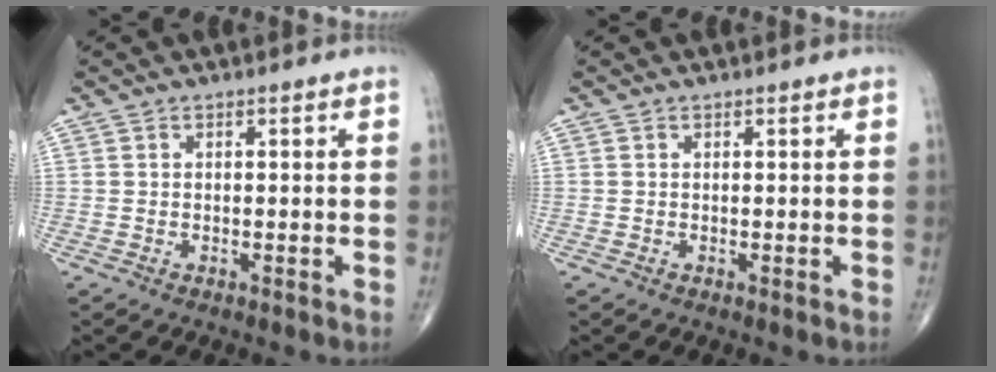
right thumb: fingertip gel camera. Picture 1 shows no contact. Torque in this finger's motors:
{"motor_torque": [0.53, 0.32, -0.09, -0.18, 0.01]}